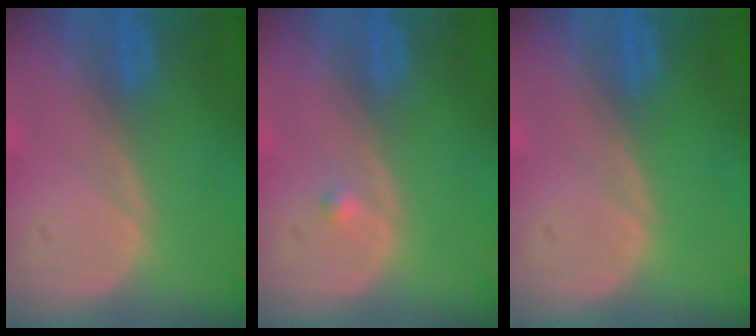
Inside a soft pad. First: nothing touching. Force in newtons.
{"total": 0.7, "press": 0.7, "slide": 0.1}
{"total": 0.0}